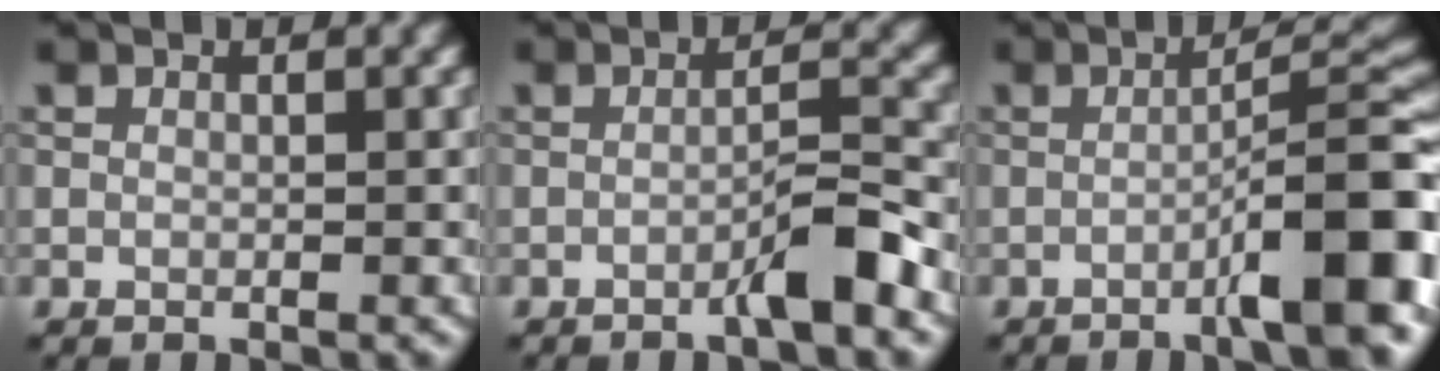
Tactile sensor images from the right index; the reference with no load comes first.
{"total": 3.3, "force": [-1.8, 0.2, 2.8], "torque": [-0.043, 0.013, -0.036]}
{"total": 9.2, "force": [-3.7, 1.5, 8.4], "torque": [-0.105, 0.019, -0.060]}